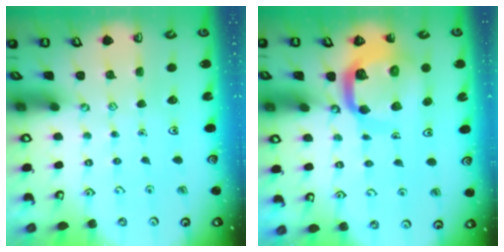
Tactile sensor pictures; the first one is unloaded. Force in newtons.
{"total": 12.8, "press": 12.7, "slide": 1.6}